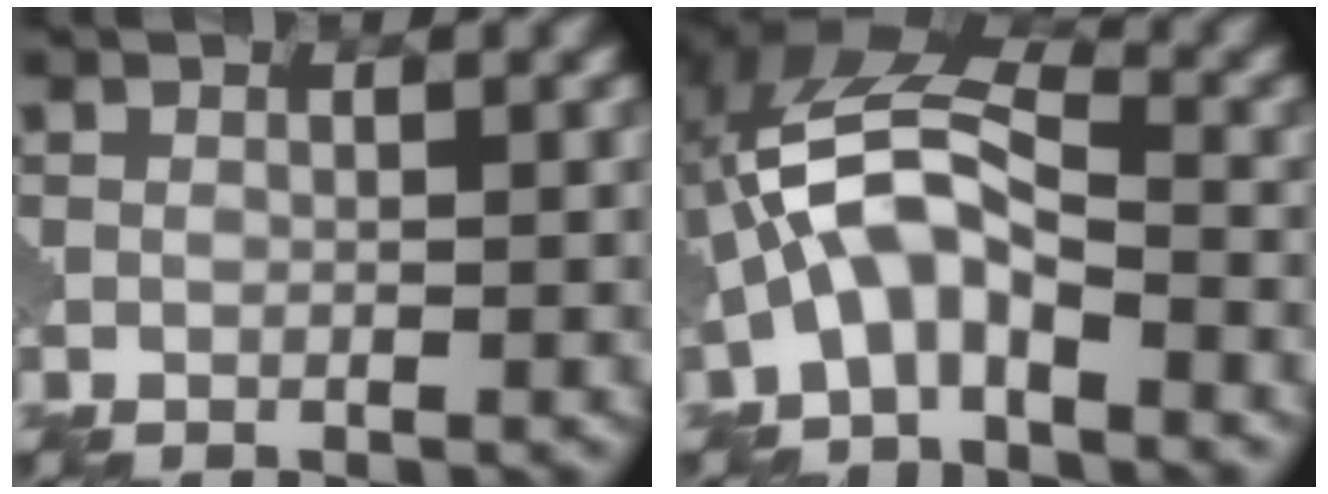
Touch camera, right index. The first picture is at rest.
{"total": 6.5, "force": [-2.0, 2.9, 5.5], "torque": [-0.117, 0.023, -0.048]}